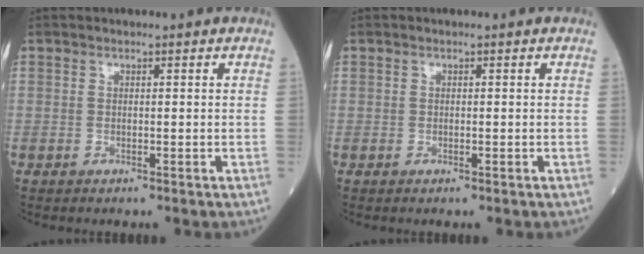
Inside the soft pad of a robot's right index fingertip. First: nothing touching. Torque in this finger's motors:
{"motor_torque": [-0.06, 0.08, -0.05, -0.01]}